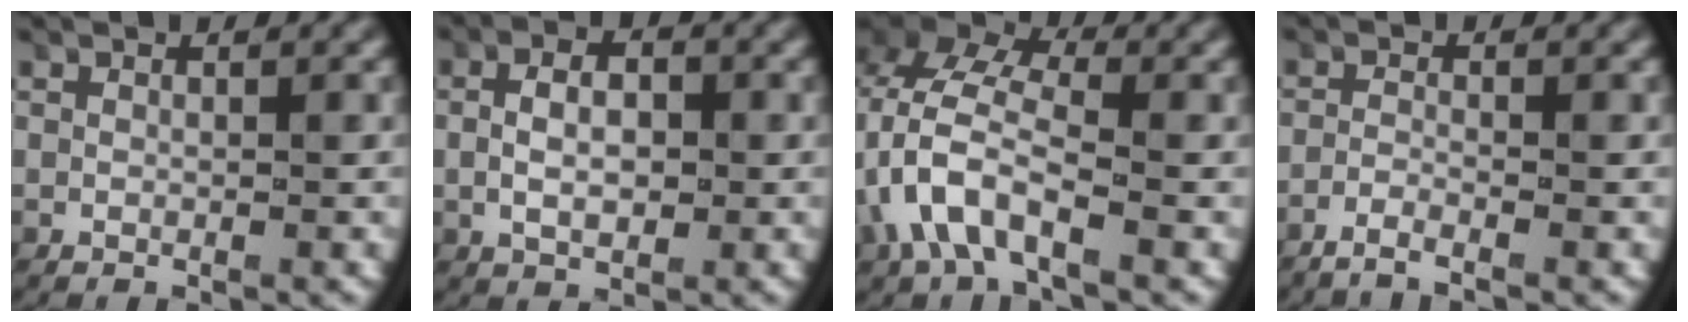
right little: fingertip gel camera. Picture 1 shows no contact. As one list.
[{"total": 3.9, "force": [0.0, 2.3, 3.1], "torque": [-0.047, -0.001, 0.002]}, {"total": 7.9, "force": [0.7, 5.3, 5.8], "torque": [-0.133, -0.005, 0.008]}, {"total": 2.8, "force": [-2.4, 0.4, 1.2], "torque": [-0.030, -0.005, -0.043]}]